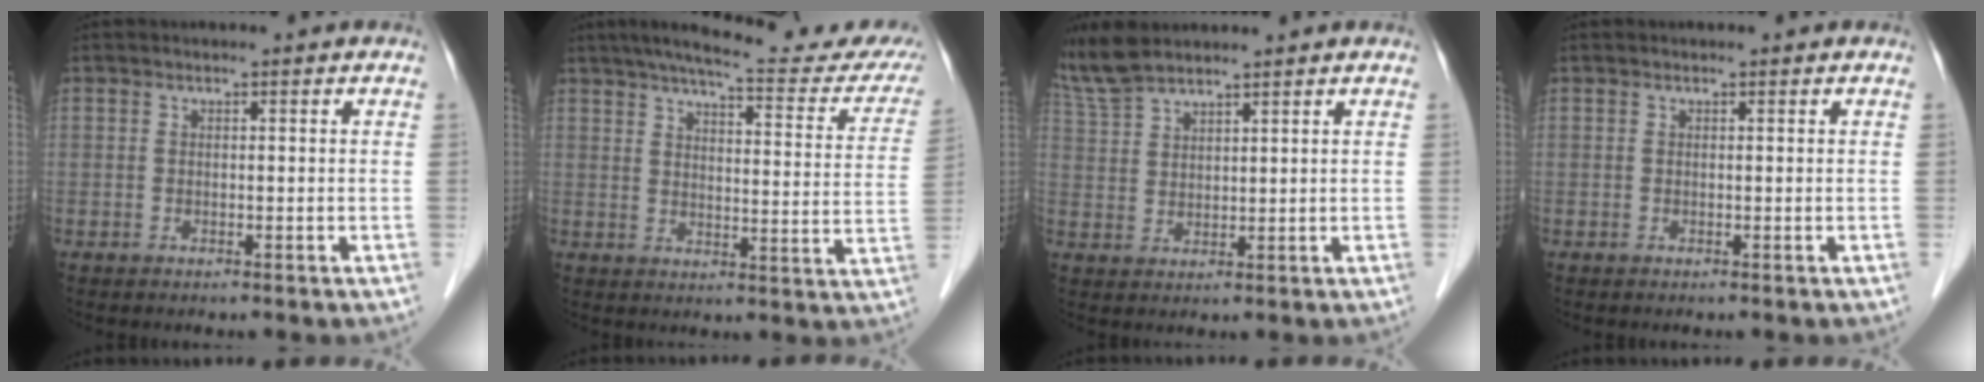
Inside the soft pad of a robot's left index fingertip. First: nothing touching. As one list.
[{"total": 22.0, "force": [18.8, 2.6, 11.2], "torque": [-0.151, -0.024, 0.222]}, {"total": 6.6, "force": [6.1, 0.9, 2.5], "torque": [-0.072, 0.018, 0.135]}, {"total": 0.0}]